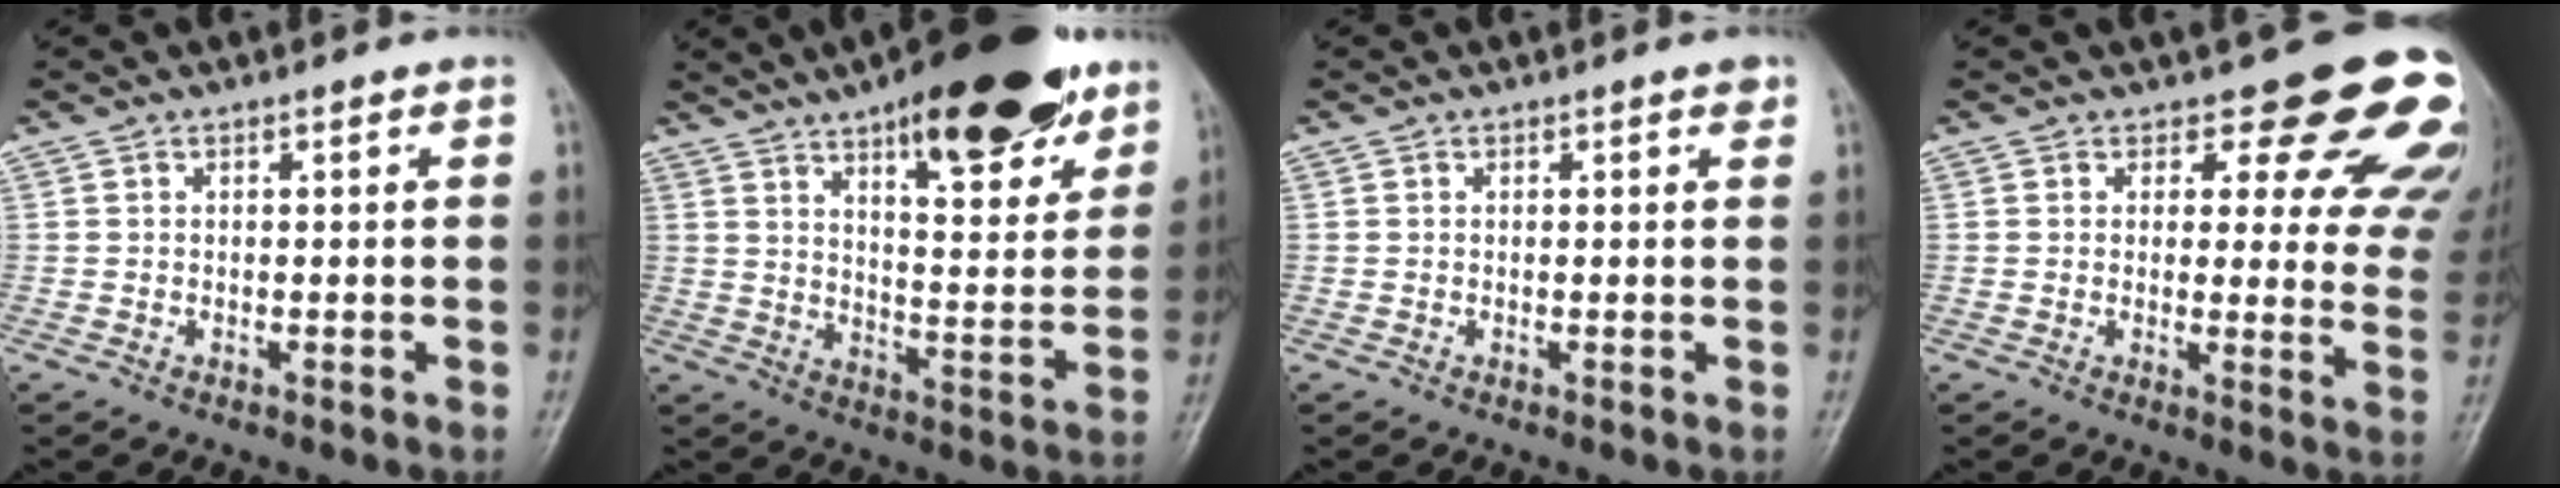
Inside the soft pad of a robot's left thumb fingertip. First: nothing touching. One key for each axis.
{"total": 21.3, "fx": 13.2, "fy": 6.9, "fz": 15.2, "tx": -0.186, "ty": -0.057, "tz": 0.199}
{"total": 1.0, "fx": 0.6, "fy": 0.4, "fz": 0.7, "tx": -0.006, "ty": -0.001, "tz": 0.004}
{"total": 15.2, "fx": 12.0, "fy": 6.2, "fz": 7.0, "tx": -0.022, "ty": -0.081, "tz": 0.111}